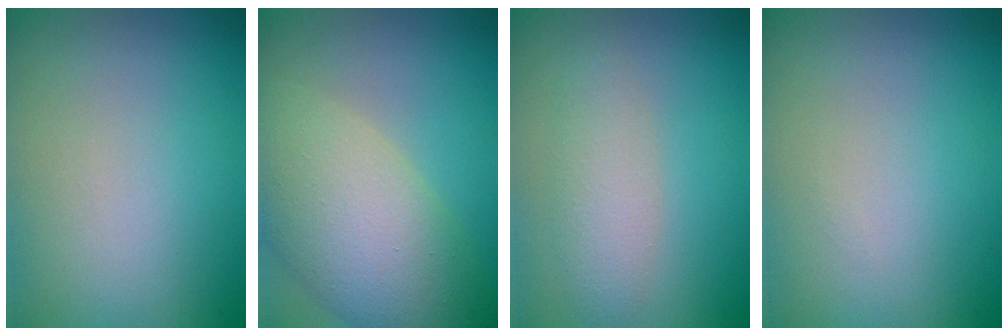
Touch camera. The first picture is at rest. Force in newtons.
{"total": 8.0, "press": 8.0, "slide": 0.6}
{"total": 2.6, "press": 2.6, "slide": 0.2}
{"total": 0.0}